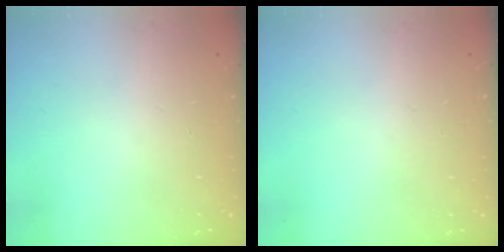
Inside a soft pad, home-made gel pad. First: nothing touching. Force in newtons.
{"total": 0.0}